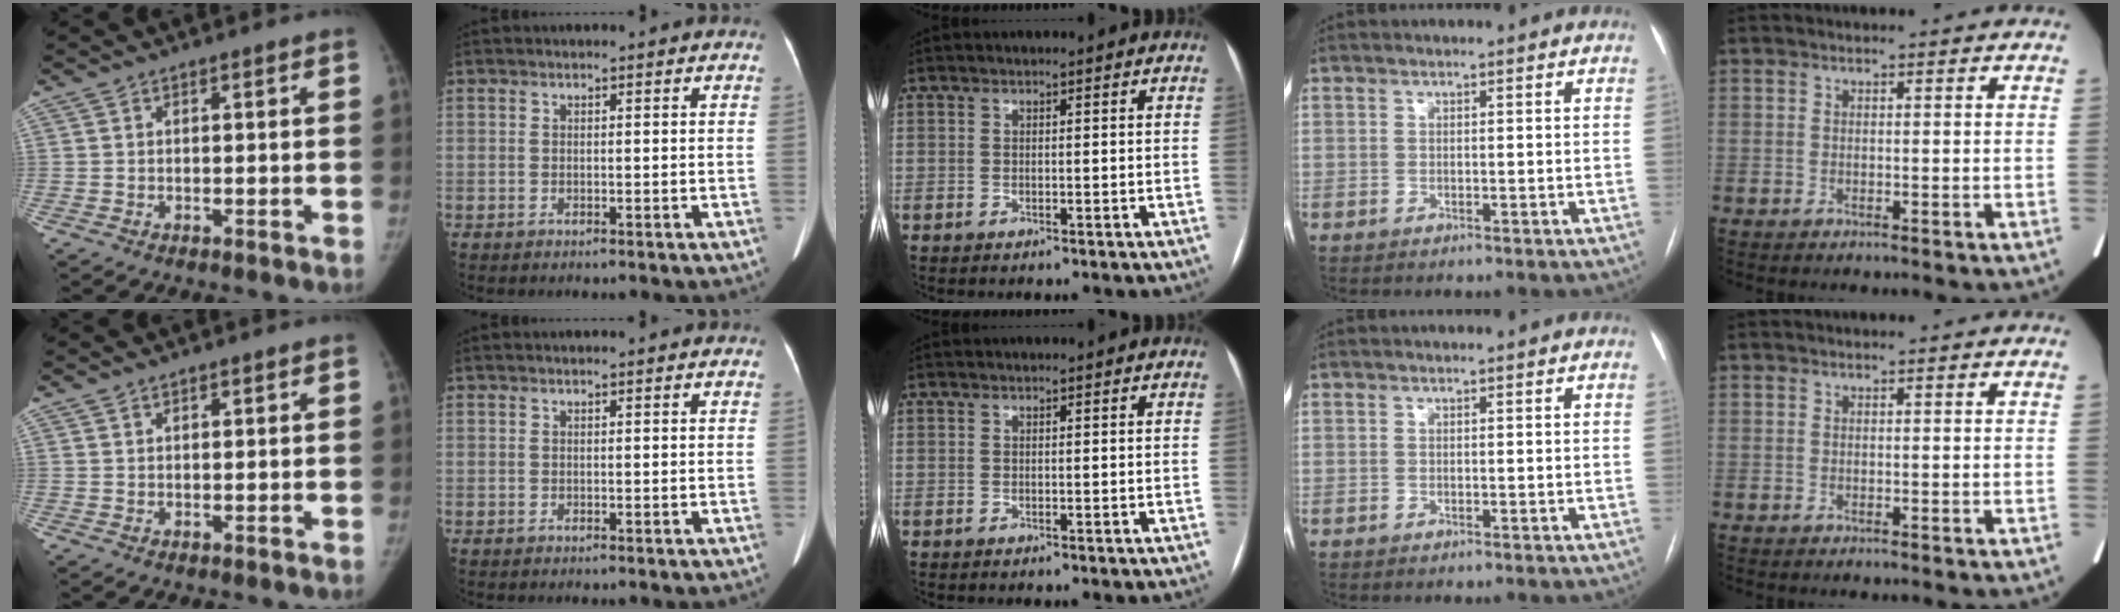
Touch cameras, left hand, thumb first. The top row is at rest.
{"thumb": {"total": 0.9, "force": [0.7, 0.5, 0.3], "torque": [0.000, -0.003, 0.009]}, "index": {"total": 0.6, "force": [0.5, 0.1, 0.1], "torque": [-0.004, 0.007, 0.002]}}